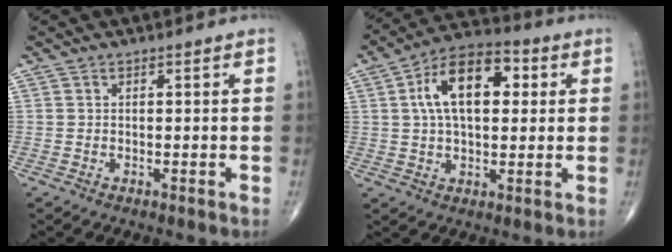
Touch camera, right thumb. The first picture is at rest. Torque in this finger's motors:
{"motor_torque": [-0.09, 1.48, 1.09, -0.07, 0.10]}